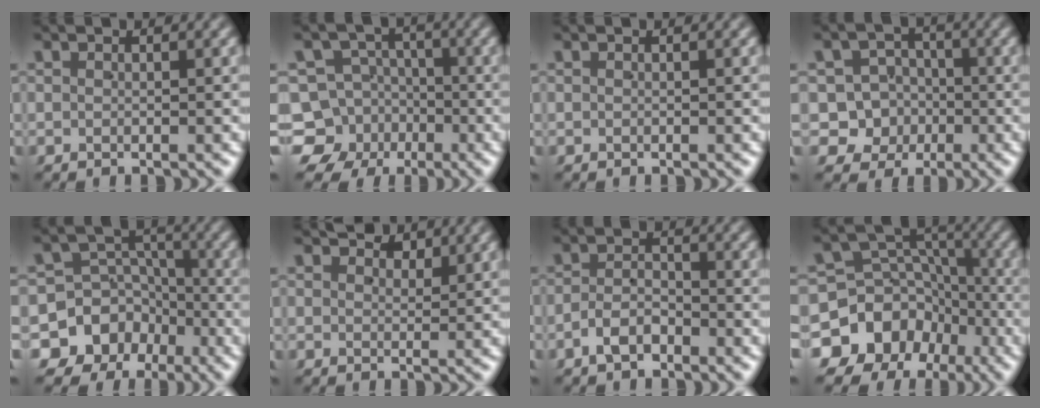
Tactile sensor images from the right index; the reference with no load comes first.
{"total": 15.5, "force": [-4.6, 14.2, 4.3], "torque": [-0.101, -0.074, -0.076]}
{"total": 0.0}
{"total": 12.9, "force": [-3.2, 12.2, 2.5], "torque": [-0.090, -0.066, -0.049]}
{"total": 15.4, "force": [-5.6, 13.6, 4.7], "torque": [-0.098, -0.055, -0.093]}
{"total": 2.8, "force": [2.1, 1.5, 1.2], "torque": [-0.002, -0.007, 0.035]}
{"total": 2.9, "force": [-2.4, 1.3, 0.9], "torque": [-0.010, -0.001, -0.043]}
{"total": 16.6, "force": [-5.0, 14.5, 6.3], "torque": [-0.110, -0.051, -0.079]}